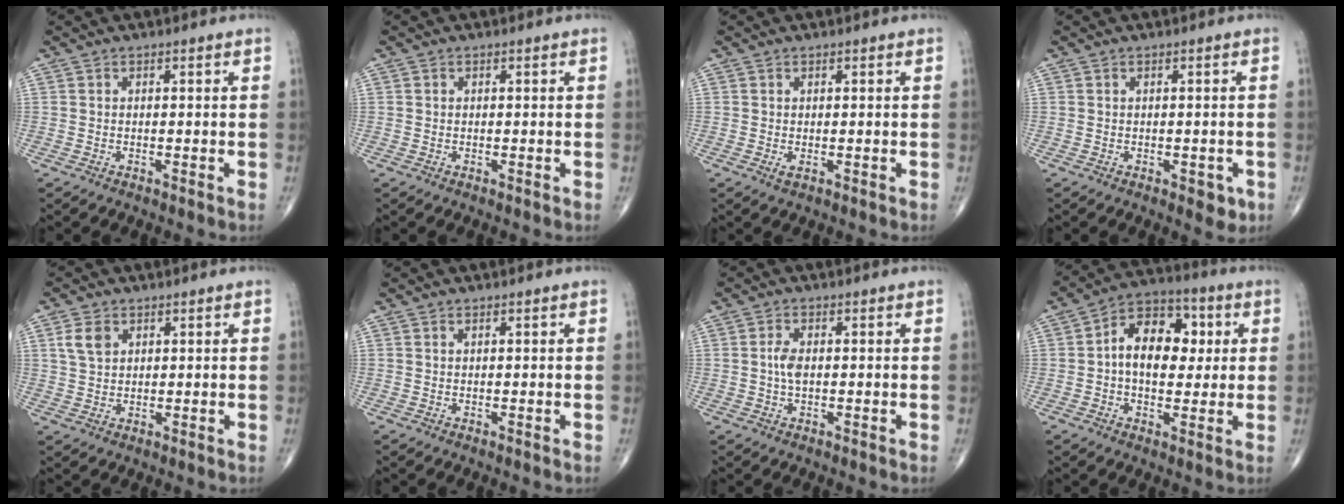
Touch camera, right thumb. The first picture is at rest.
{"total": 0.0}
{"total": 0.9, "force": [0.0, 0.4, 0.8], "torque": [-0.014, -0.004, 0.001]}
{"total": 2.8, "force": [-1.0, 1.5, 2.1], "torque": [-0.009, -0.001, -0.008]}
{"total": 4.2, "force": [1.8, 3.0, 2.5], "torque": [-0.041, -0.002, 0.038]}
{"total": 0.0}
{"total": 2.9, "force": [0.1, 1.5, 2.5], "torque": [-0.054, 0.002, 0.000]}
{"total": 13.4, "force": [1.6, 8.7, 10.0], "torque": [-0.124, 0.019, 0.016]}